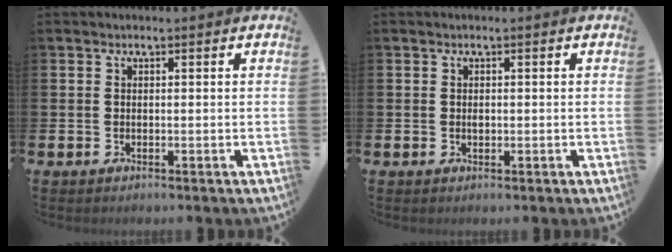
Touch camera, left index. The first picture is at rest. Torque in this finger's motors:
{"motor_torque": [0.01, 0.02, -0.01, 0.03]}